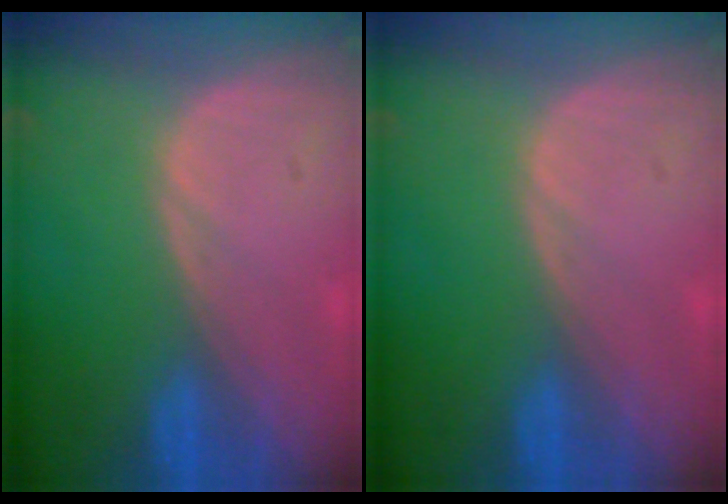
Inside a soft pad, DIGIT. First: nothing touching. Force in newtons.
{"total": 0.0}